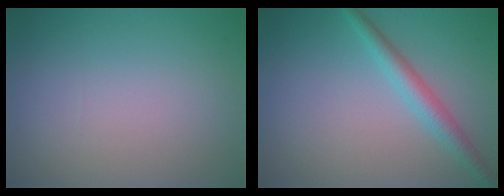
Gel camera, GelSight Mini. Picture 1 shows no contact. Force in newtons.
{"total": 2.7, "press": 2.7, "slide": 0.0}